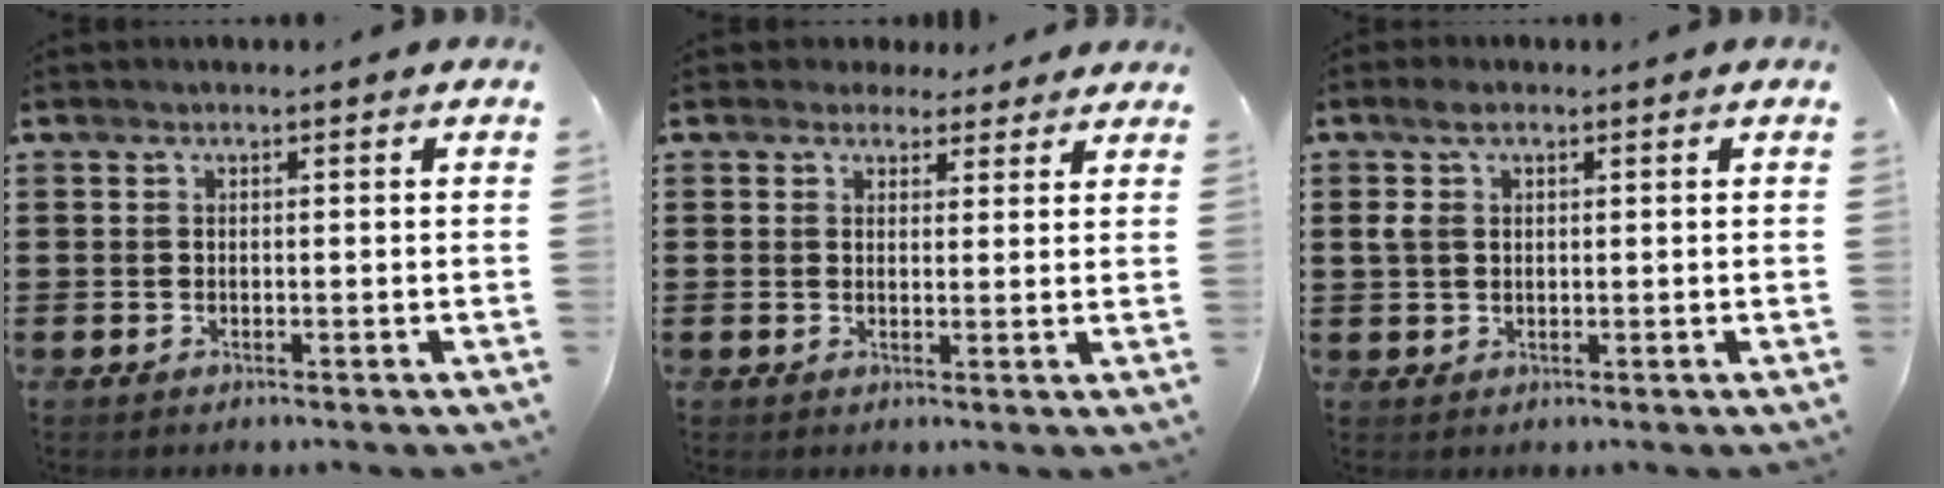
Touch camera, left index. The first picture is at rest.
{"total": 3.0, "force": [2.4, 1.7, 0.5], "torque": [-0.012, 0.002, 0.044]}
{"total": 3.6, "force": [1.4, 2.1, 2.6], "torque": [-0.065, 0.008, 0.020]}